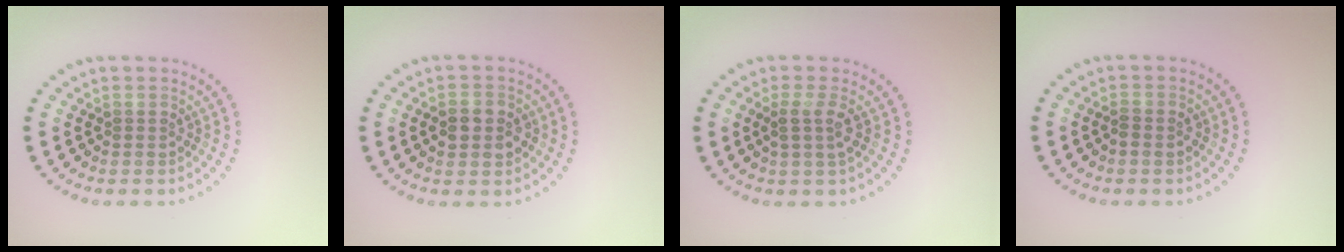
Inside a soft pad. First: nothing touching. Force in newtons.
{"total": 2.4, "press": 2.4, "slide": 0.2}
{"total": 1.9, "press": 1.4, "slide": 1.3}
{"total": 1.1, "press": 1.1, "slide": 0.3}